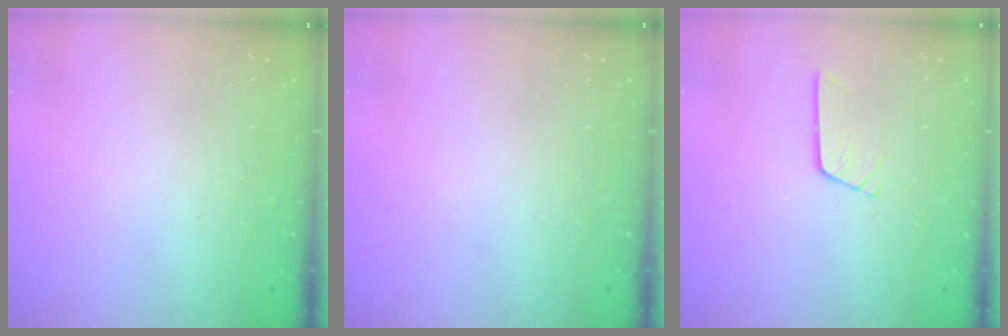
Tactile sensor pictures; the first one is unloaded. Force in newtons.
{"total": 0.0}
{"total": 2.7, "press": 2.7, "slide": 0.3}